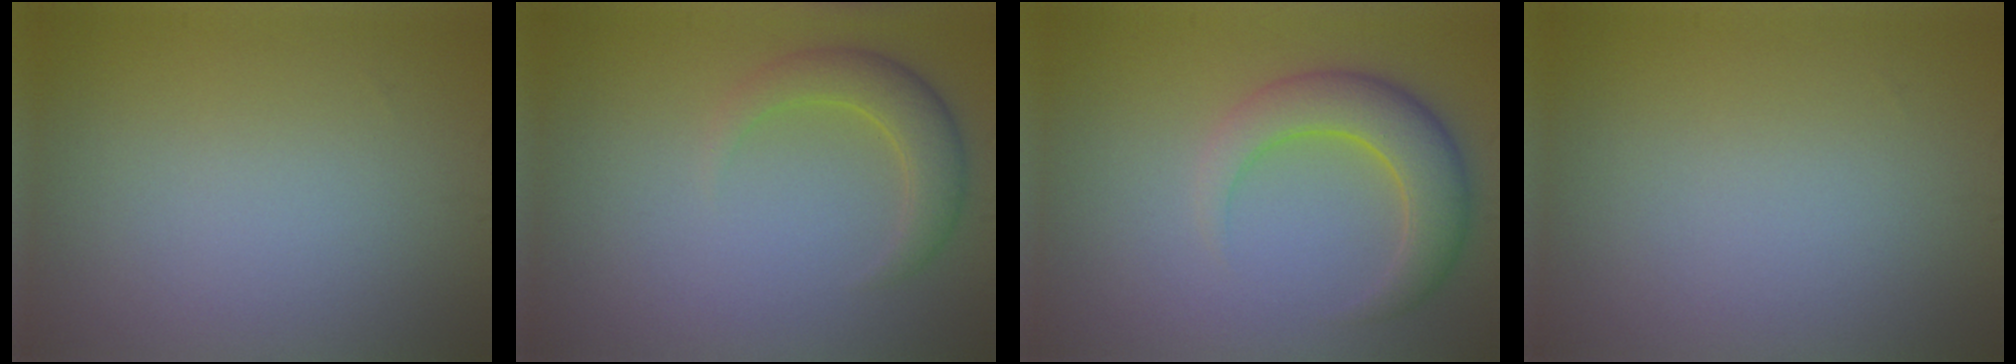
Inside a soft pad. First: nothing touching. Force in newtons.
{"total": 3.3, "press": 3.3, "slide": 0.5}
{"total": 5.1, "press": 5.1, "slide": 0.2}
{"total": 0.0}